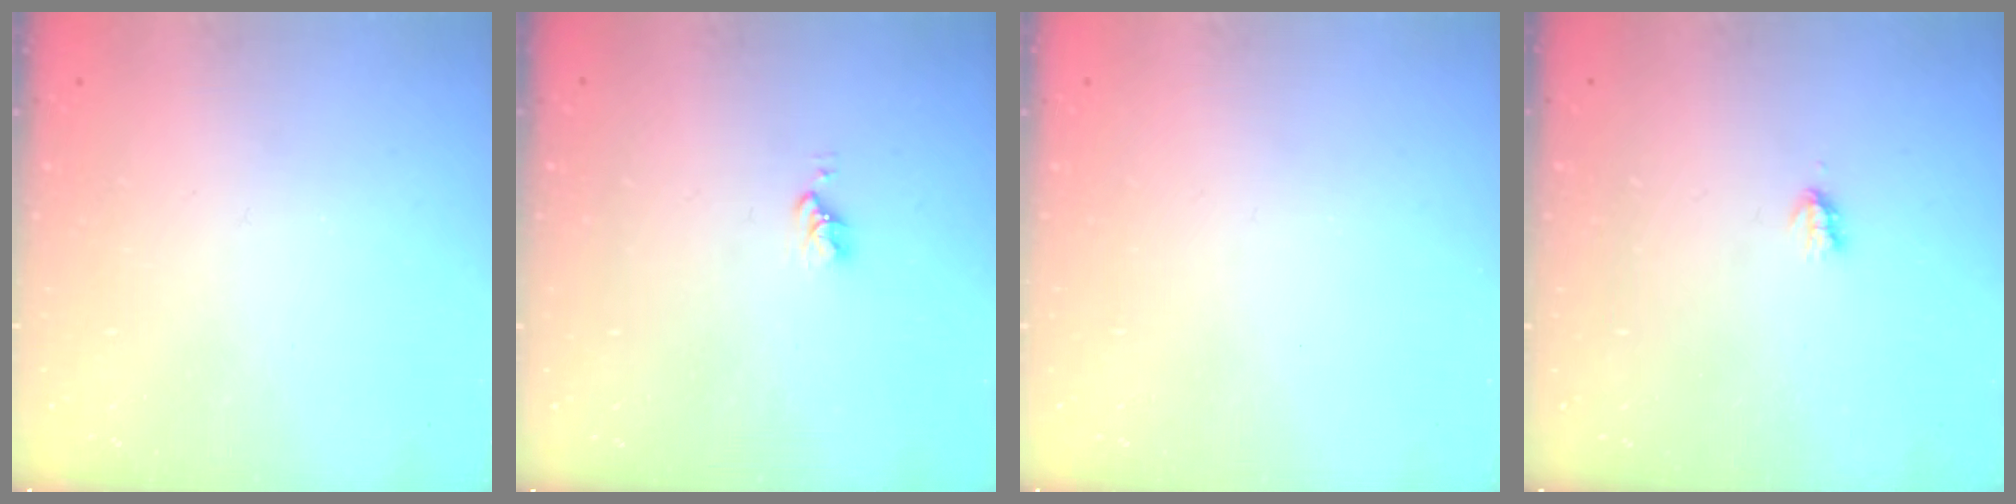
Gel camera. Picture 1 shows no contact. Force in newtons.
{"total": 2.8, "press": 2.8, "slide": 0.4}
{"total": 0.0}
{"total": 1.9, "press": 1.8, "slide": 0.4}